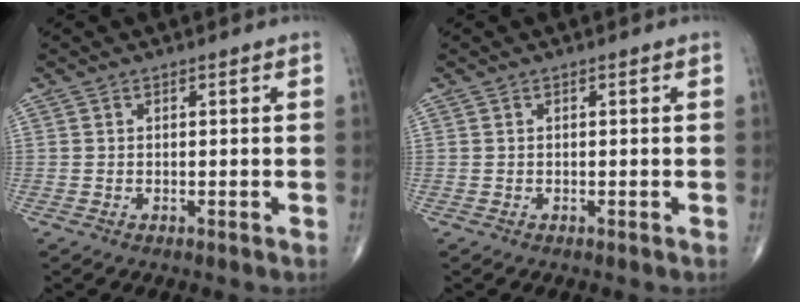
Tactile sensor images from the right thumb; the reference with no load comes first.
{"total": 0.0}